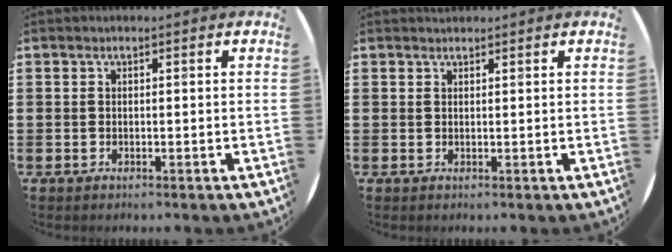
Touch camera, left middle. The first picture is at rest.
{"total": 0.7, "force": [0.6, 0.0, -0.1], "torque": [0.001, 0.002, 0.013]}